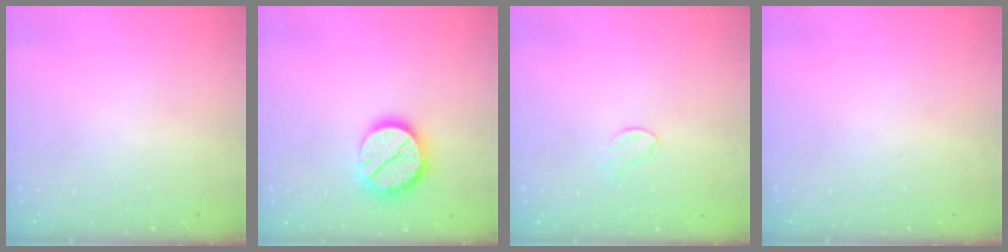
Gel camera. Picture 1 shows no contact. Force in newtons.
{"total": 15.4, "press": 15.3, "slide": 1.2}
{"total": 5.3, "press": 5.3, "slide": 0.5}
{"total": 0.0}